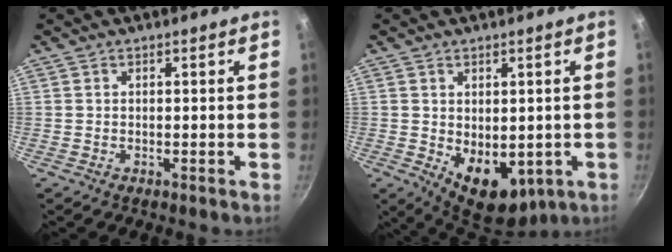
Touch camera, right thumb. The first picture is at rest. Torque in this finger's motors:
{"motor_torque": [-0.27, 0.80, 0.62, 0.55, 0.08]}